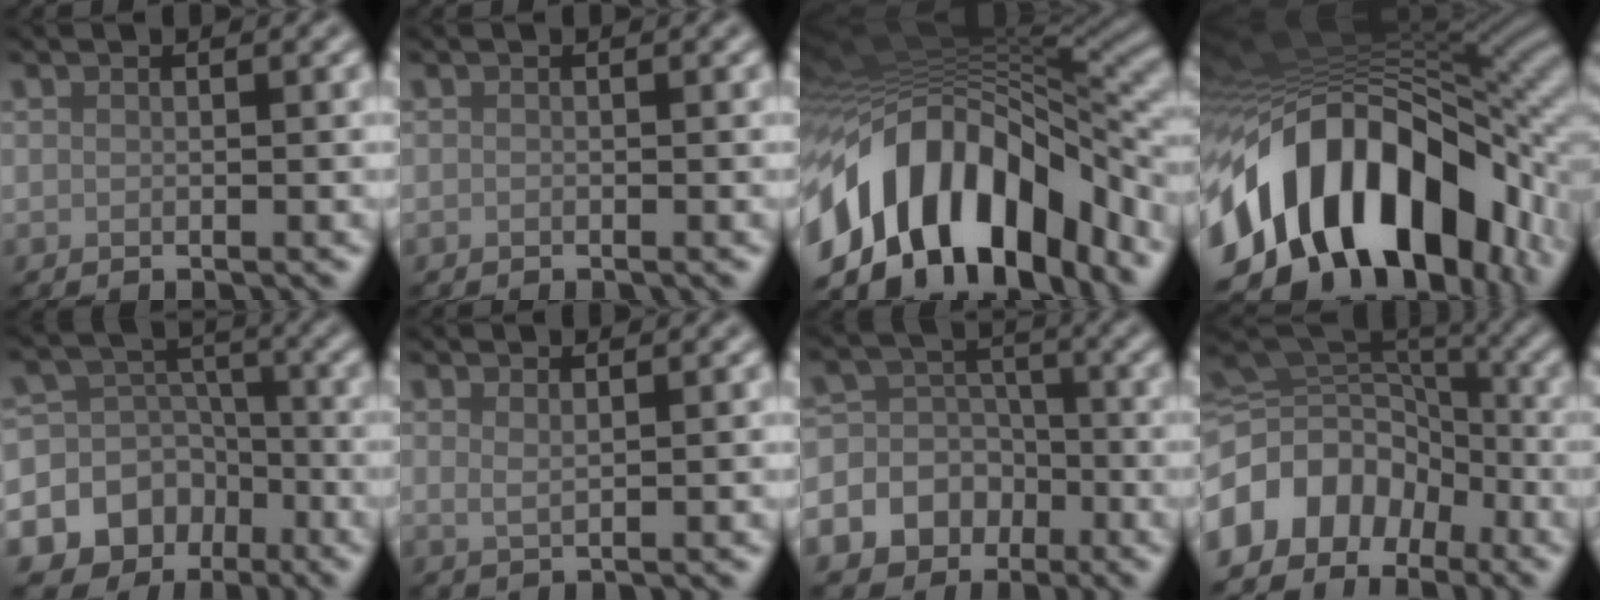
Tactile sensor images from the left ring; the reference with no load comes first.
{"total": 0.0}
{"total": 14.3, "force": [-7.2, 7.8, 9.6], "torque": [-0.169, 0.003, -0.120]}
{"total": 17.4, "force": [-6.3, 10.1, 12.7], "torque": [-0.201, -0.016, -0.091]}
{"total": 14.0, "force": [-6.8, 11.9, 3.1], "torque": [-0.061, -0.036, -0.113]}
{"total": 1.2, "force": [0.8, 0.4, 0.8], "torque": [-0.013, -0.003, 0.015]}
{"total": 10.6, "force": [-4.4, 9.2, 2.8], "torque": [-0.059, -0.009, -0.091]}
{"total": 10.0, "force": [-4.9, 7.4, 4.5], "torque": [-0.098, 0.020, -0.102]}